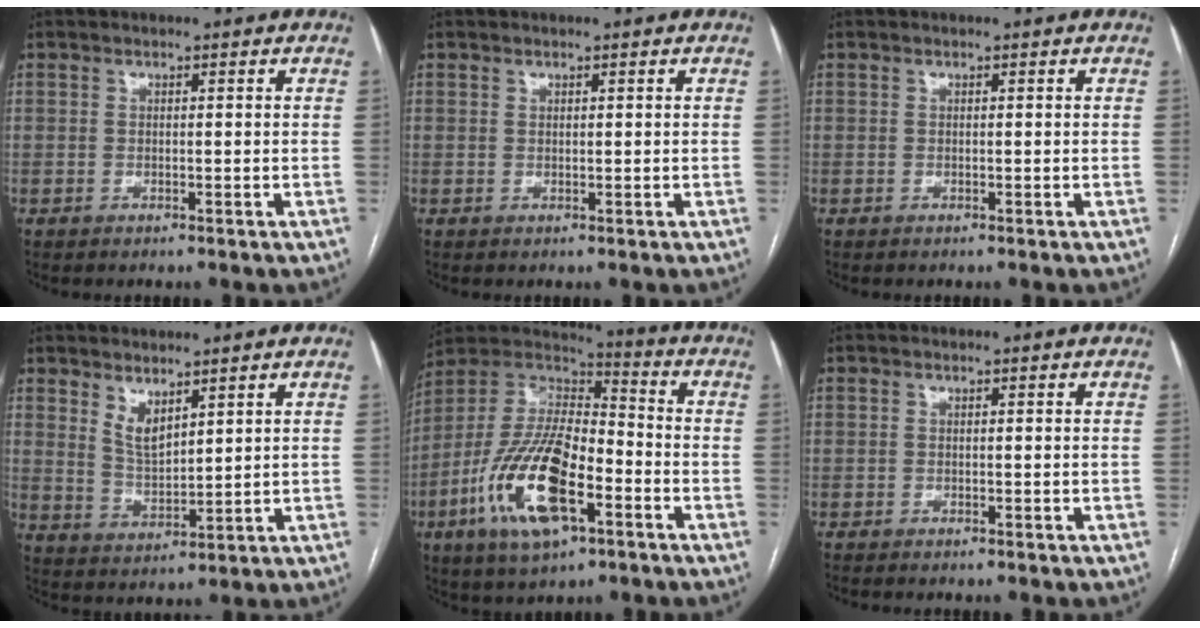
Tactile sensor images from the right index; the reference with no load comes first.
{"total": 0.0}
{"total": 0.0}
{"total": 4.4, "force": [3.1, 1.5, 2.8], "torque": [-0.059, -0.012, 0.068]}
{"total": 18.9, "force": [-7.1, 6.8, 16.2], "torque": [-0.335, 0.001, -0.125]}
{"total": 1.8, "force": [-1.6, 0.2, 0.8], "torque": [-0.013, -0.004, -0.018]}